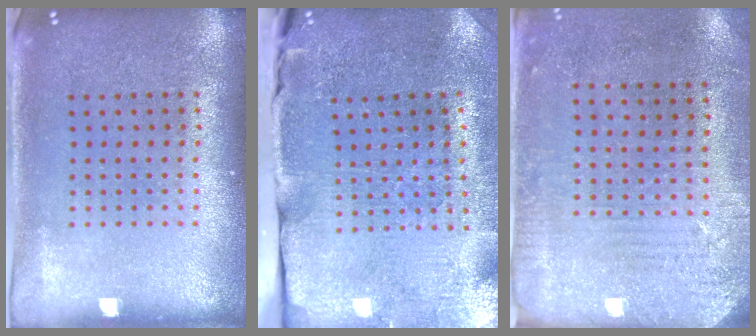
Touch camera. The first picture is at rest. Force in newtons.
{"total": 3.7, "press": 3.6, "slide": 1.1}
{"total": 2.9, "press": 2.4, "slide": 1.6}